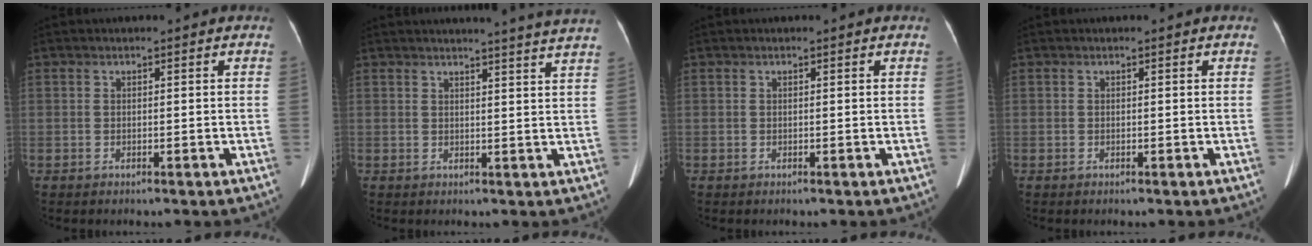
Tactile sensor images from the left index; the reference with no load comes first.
{"total": 9.8, "force": [9.2, -1.6, 2.9], "torque": [-0.031, -0.034, 0.088]}
{"total": 0.0}
{"total": 0.0}